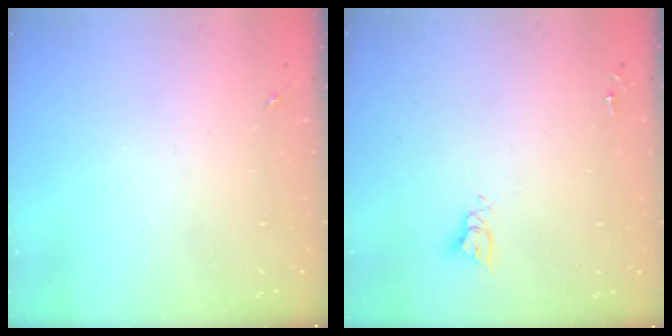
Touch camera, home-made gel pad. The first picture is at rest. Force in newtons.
{"total": 3.6, "press": 3.6, "slide": 0.4}